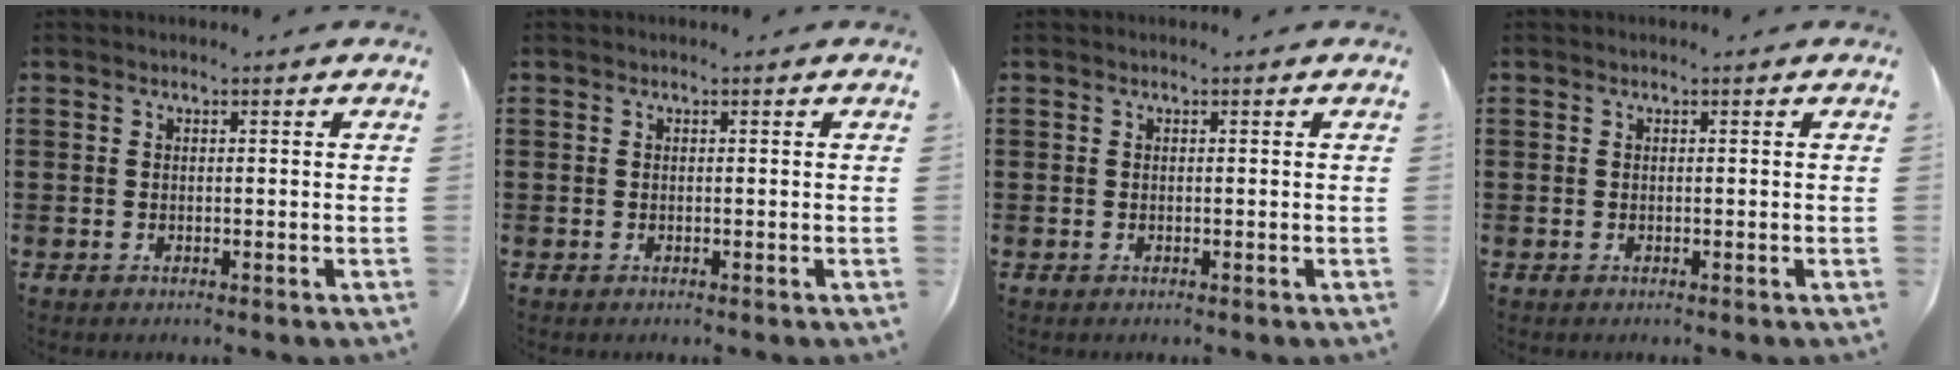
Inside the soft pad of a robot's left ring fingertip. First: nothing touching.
{"total": 0.0}
{"total": 0.0}
{"total": 0.0}